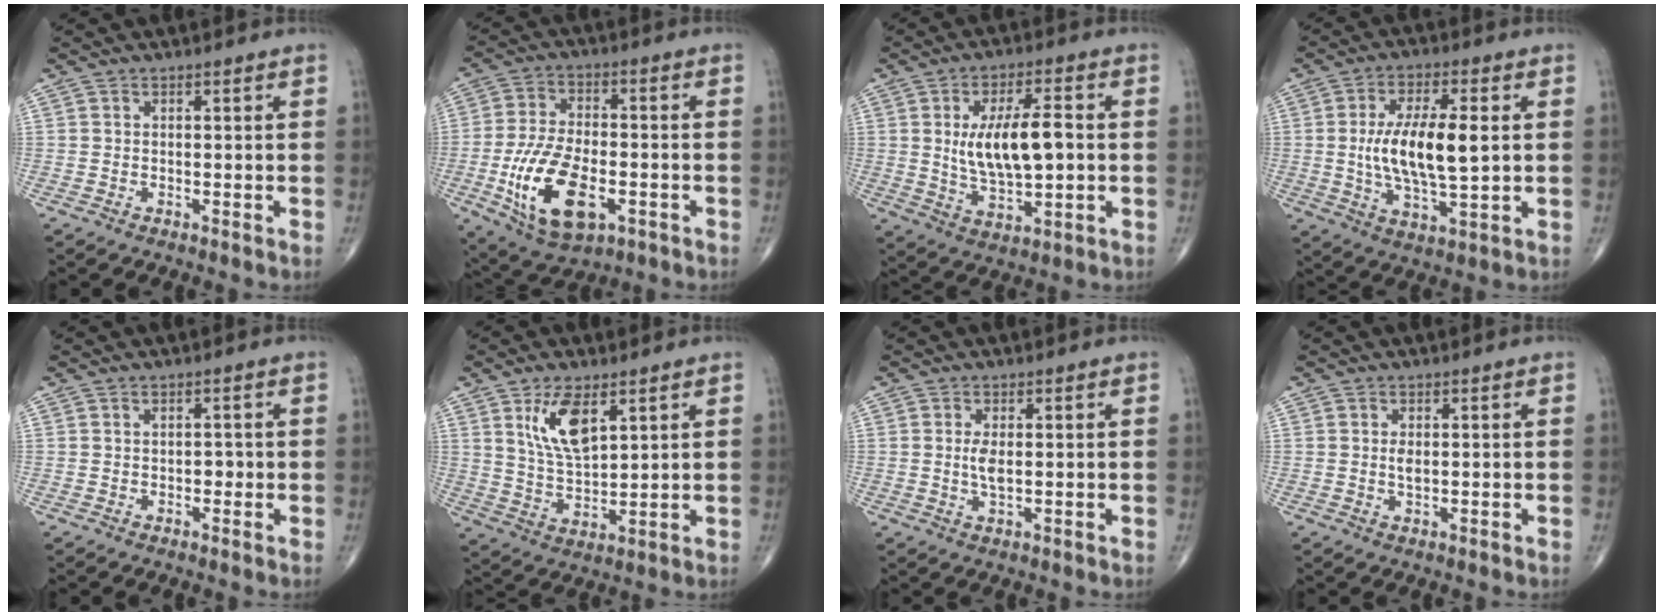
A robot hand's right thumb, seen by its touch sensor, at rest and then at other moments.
{"total": 16.0, "force": [-4.9, 8.2, 12.8], "torque": [-0.237, 0.008, -0.079]}
{"total": 12.8, "force": [0.8, 5.5, 11.6], "torque": [-0.193, 0.001, 0.021]}
{"total": 13.4, "force": [0.9, 5.0, 12.4], "torque": [-0.229, -0.008, 0.019]}
{"total": 1.2, "force": [-0.2, 0.9, 0.8], "torque": [-0.005, 0.003, -0.006]}
{"total": 9.5, "force": [4.4, 4.2, 7.3], "torque": [-0.124, -0.025, 0.092]}
{"total": 2.7, "force": [0.2, 1.0, 2.5], "torque": [-0.054, -0.006, 0.003]}
{"total": 1.6, "force": [0.1, 0.7, 1.4], "torque": [-0.025, -0.002, 0.002]}